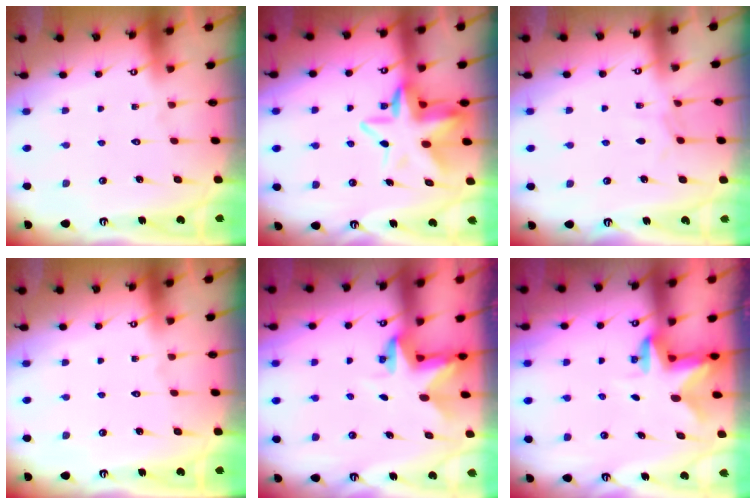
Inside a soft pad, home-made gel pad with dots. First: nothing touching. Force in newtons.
{"total": 11.3, "press": 11.0, "slide": 2.9}
{"total": 4.3, "press": 4.3, "slide": 0.6}
{"total": 0.0}
{"total": 3.0, "press": 3.0, "slide": 0.3}
{"total": 2.4, "press": 2.3, "slide": 0.4}